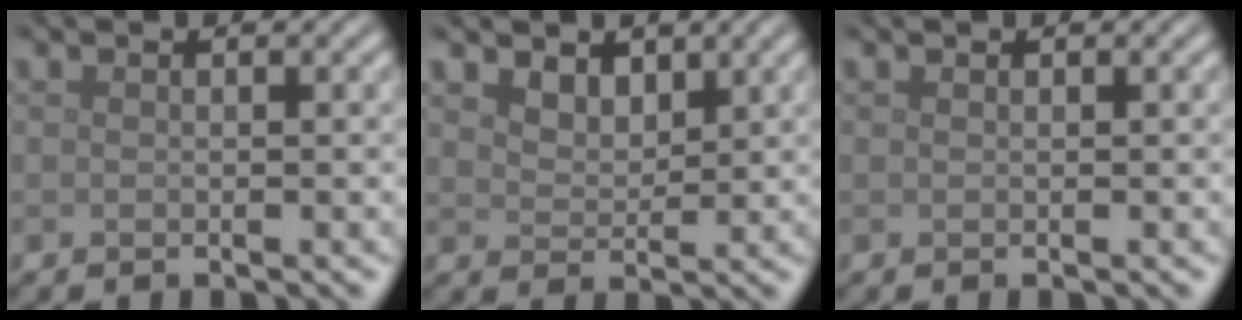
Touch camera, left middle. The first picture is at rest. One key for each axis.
{"total": 2.1, "fx": 1.6, "fy": 1.1, "fz": 0.7, "tx": -0.022, "ty": -0.009, "tz": 0.033}
{"total": 0.0}